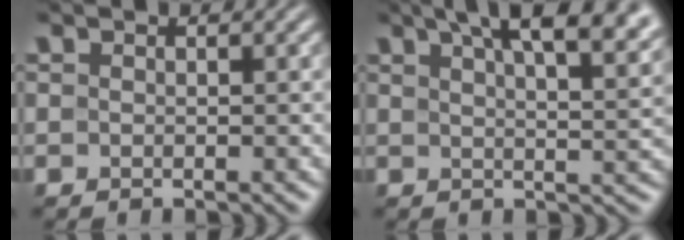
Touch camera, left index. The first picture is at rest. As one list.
[{"total": 11.1, "force": [6.9, 4.0, 7.8], "torque": [-0.073, 0.041, 0.070]}]